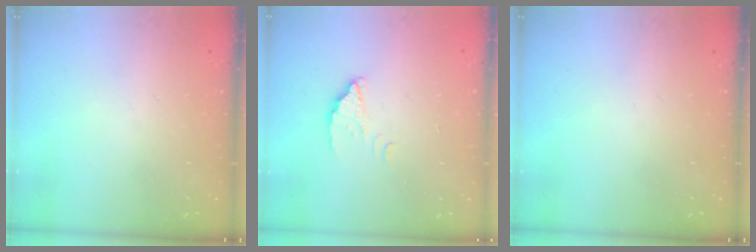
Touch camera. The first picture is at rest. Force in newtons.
{"total": 2.4, "press": 2.4, "slide": 0.1}
{"total": 0.0}